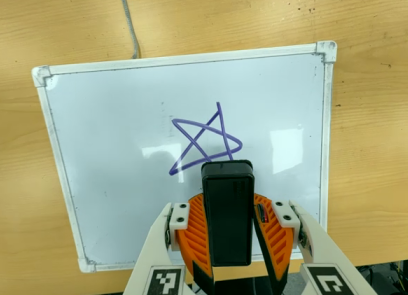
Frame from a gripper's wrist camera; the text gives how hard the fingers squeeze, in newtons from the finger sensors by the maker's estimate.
{"total": 8.6, "left": 8.0, "right": 9.3}